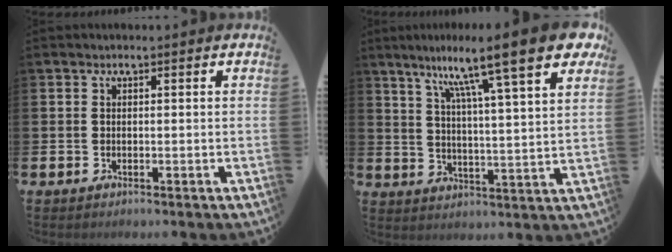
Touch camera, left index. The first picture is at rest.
{"total": 12.7, "force": [9.7, 1.1, 8.2], "torque": [-0.154, -0.065, 0.149]}